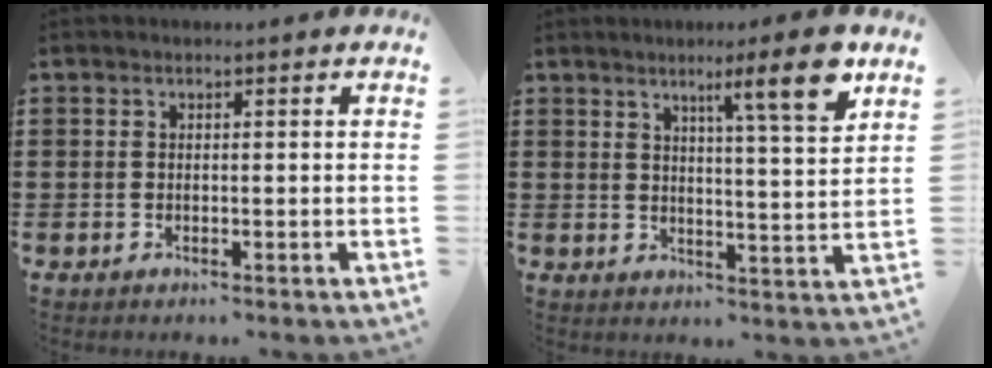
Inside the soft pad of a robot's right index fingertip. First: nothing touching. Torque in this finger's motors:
{"motor_torque": [0.47, 0.41, 0.69, 0.07]}